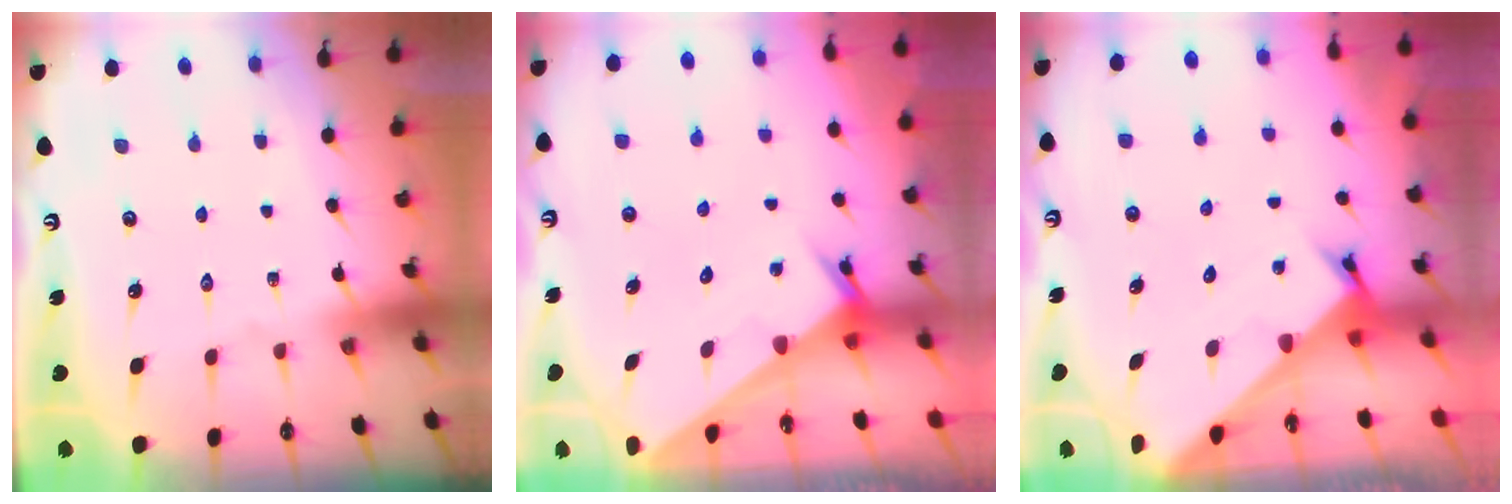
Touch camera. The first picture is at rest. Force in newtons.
{"total": 2.4, "press": 2.4, "slide": 0.1}
{"total": 2.4, "press": 2.4, "slide": 0.2}